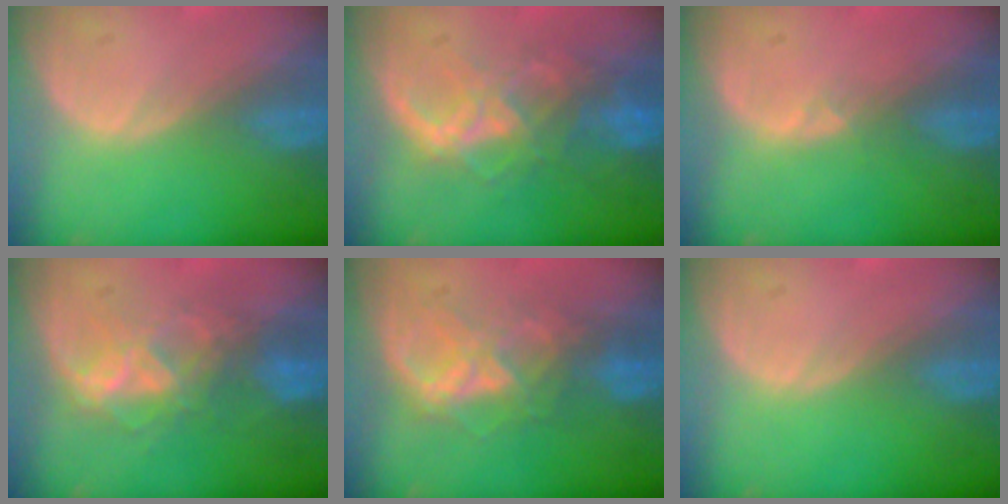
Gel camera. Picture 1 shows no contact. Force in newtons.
{"total": 8.8, "press": 7.4, "slide": 4.7}
{"total": 0.7, "press": 0.6, "slide": 0.3}
{"total": 6.8, "press": 6.6, "slide": 1.6}
{"total": 6.4, "press": 6.4, "slide": 0.7}
{"total": 0.0}